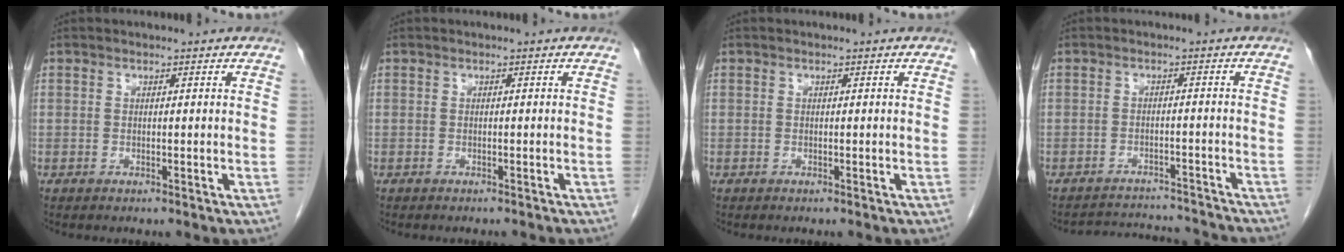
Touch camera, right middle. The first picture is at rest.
{"total": 2.0, "force": [-1.9, 0.2, 0.6], "torque": [-0.011, -0.003, -0.022]}
{"total": 0.0}
{"total": 9.4, "force": [-9.4, 0.7, 0.3], "torque": [-0.005, 0.014, -0.121]}